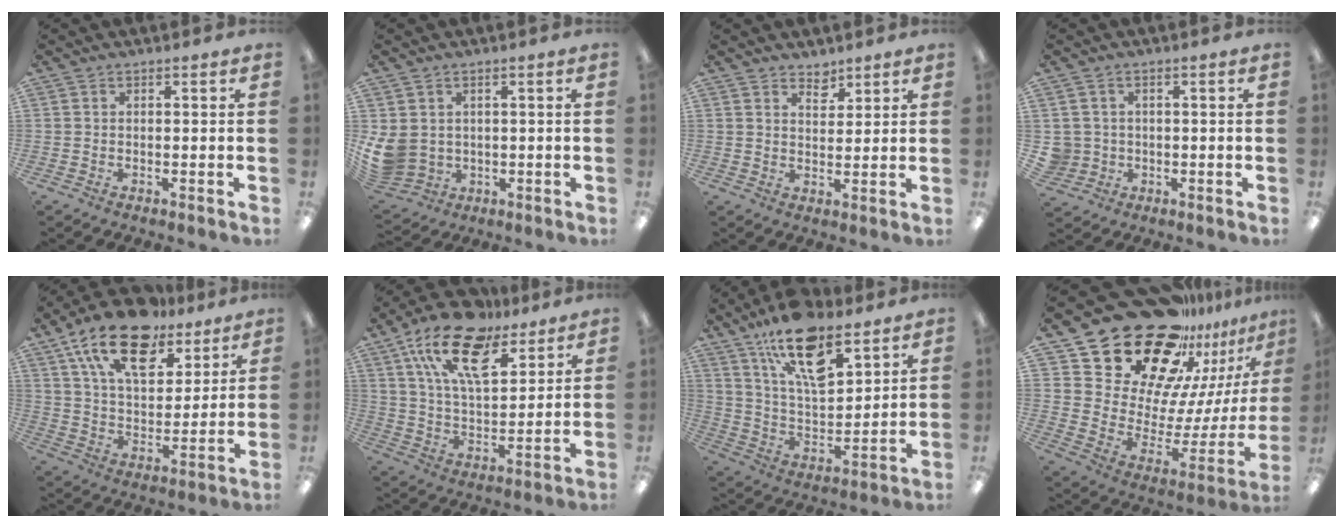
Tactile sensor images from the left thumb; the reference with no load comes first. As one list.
[{"total": 7.2, "force": [0.8, 6.4, 3.0], "torque": [-0.089, -0.004, 0.019]}, {"total": 4.0, "force": [3.5, 1.9, 0.6], "torque": [0.004, -0.025, 0.062]}, {"total": 3.7, "force": [0.0, 3.7, 0.1], "torque": [-0.012, 0.009, 0.003]}, {"total": 19.5, "force": [12.9, 9.9, 10.8], "torque": [-0.187, -0.065, 0.229]}, {"total": 18.9, "force": [12.4, 8.7, 11.3], "torque": [-0.200, -0.064, 0.221]}, {"total": 18.4, "force": [12.0, 7.7, 11.6], "torque": [-0.191, -0.061, 0.207]}, {"total": 28.5, "force": [21.6, 13.9, 12.4], "torque": [-0.206, -0.167, 0.410]}]